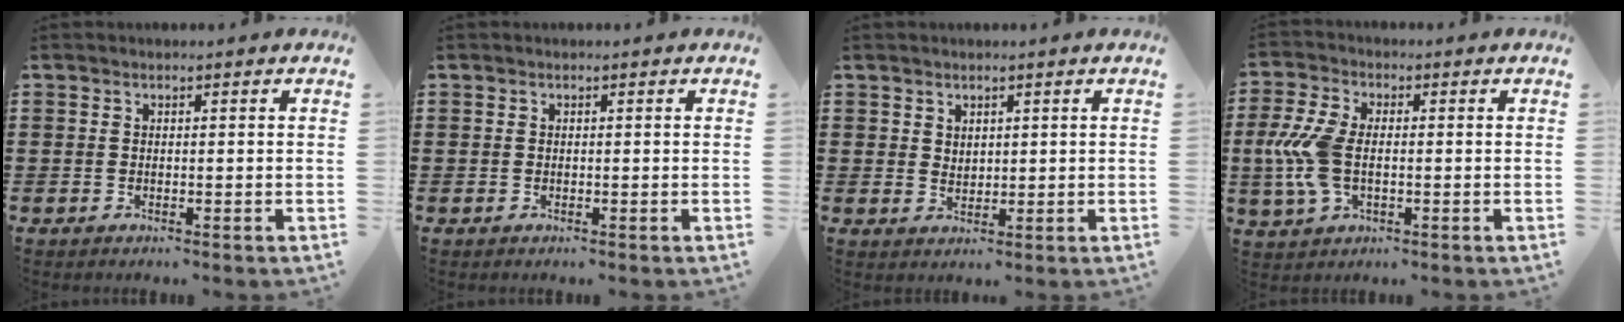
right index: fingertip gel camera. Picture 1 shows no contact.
{"total": 0.0}
{"total": 3.8, "force": [3.1, 2.1, 0.2], "torque": [-0.015, 0.001, 0.061]}
{"total": 8.7, "force": [-0.5, 4.9, 7.2], "torque": [-0.187, -0.004, -0.018]}